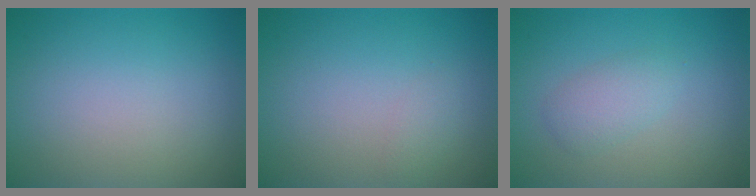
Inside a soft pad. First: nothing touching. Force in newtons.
{"total": 0.8, "press": 0.8, "slide": 0.0}
{"total": 2.0, "press": 2.0, "slide": 0.0}